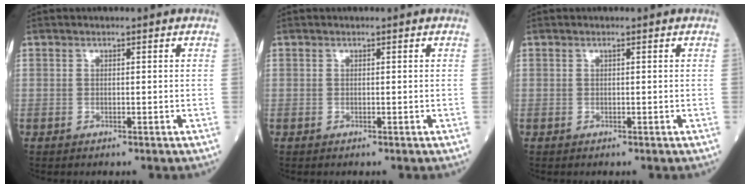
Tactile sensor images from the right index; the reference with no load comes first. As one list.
[{"total": 0.0}, {"total": 0.0}]